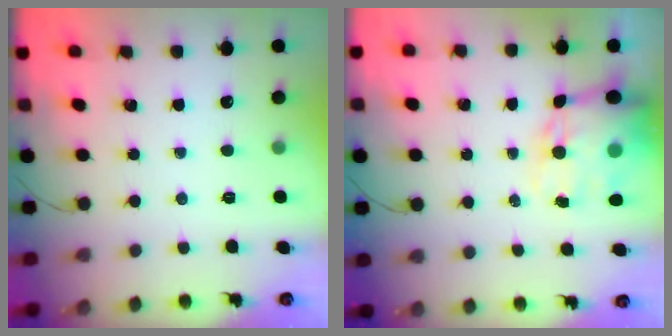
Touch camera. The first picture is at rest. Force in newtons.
{"total": 15.1, "press": 14.7, "slide": 3.3}